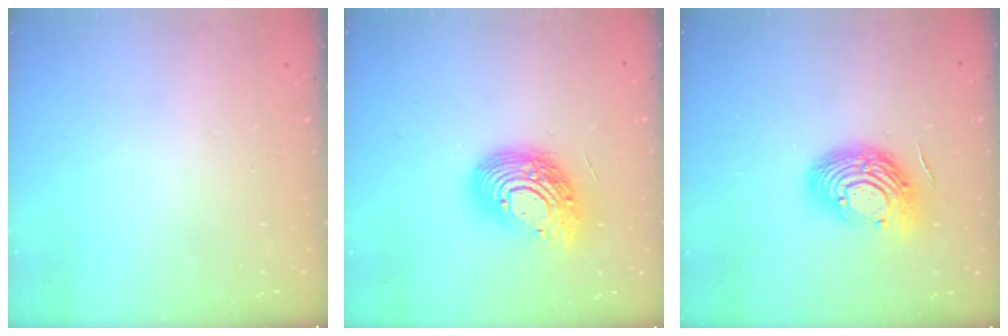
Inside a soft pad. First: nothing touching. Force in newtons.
{"total": 16.1, "press": 16.0, "slide": 1.3}
{"total": 14.4, "press": 14.3, "slide": 1.2}